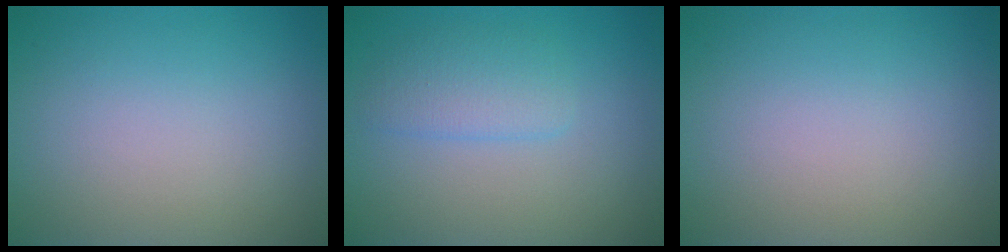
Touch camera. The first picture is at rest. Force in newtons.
{"total": 2.4, "press": 2.4, "slide": 0.1}
{"total": 0.0}